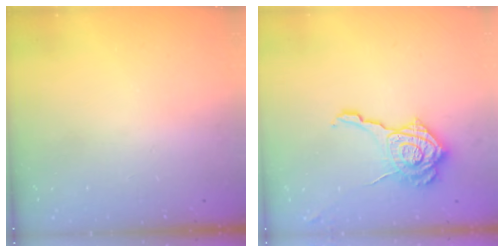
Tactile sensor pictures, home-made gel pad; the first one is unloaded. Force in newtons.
{"total": 17.4, "press": 17.3, "slide": 1.0}